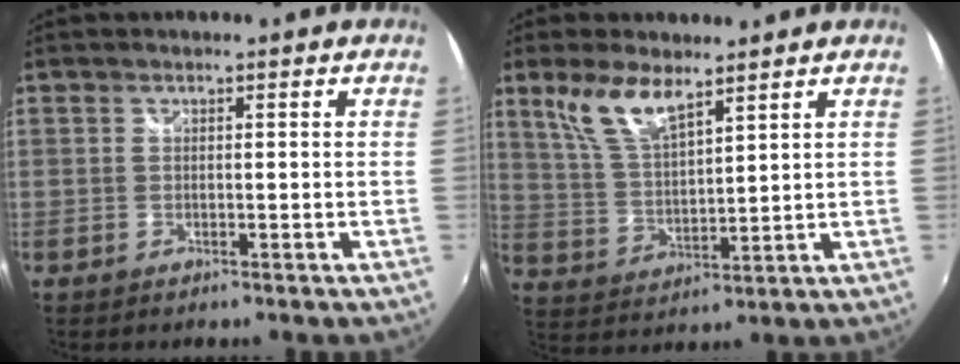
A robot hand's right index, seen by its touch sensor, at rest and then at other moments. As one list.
[{"total": 9.2, "force": [6.2, 3.0, 6.0], "torque": [-0.121, 0.005, 0.132]}]